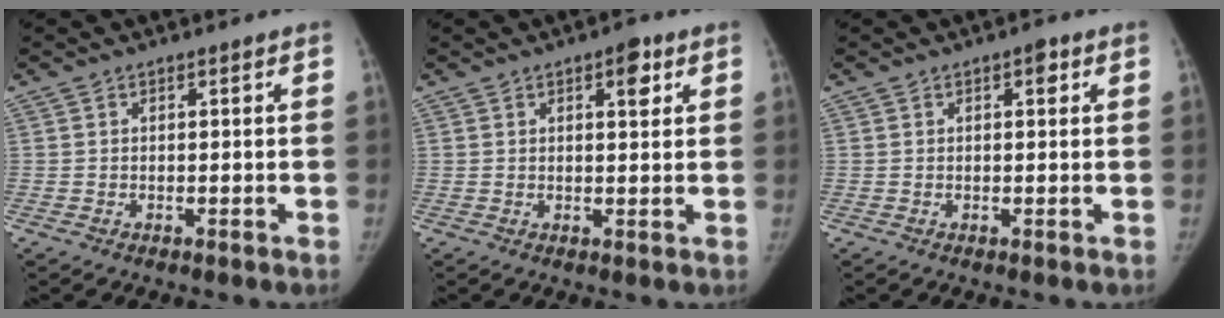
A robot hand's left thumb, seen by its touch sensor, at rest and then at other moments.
{"total": 3.8, "force": [1.8, 1.6, 2.9], "torque": [-0.026, -0.005, 0.022]}
{"total": 1.8, "force": [0.8, 0.9, 1.4], "torque": [-0.012, 0.002, 0.008]}